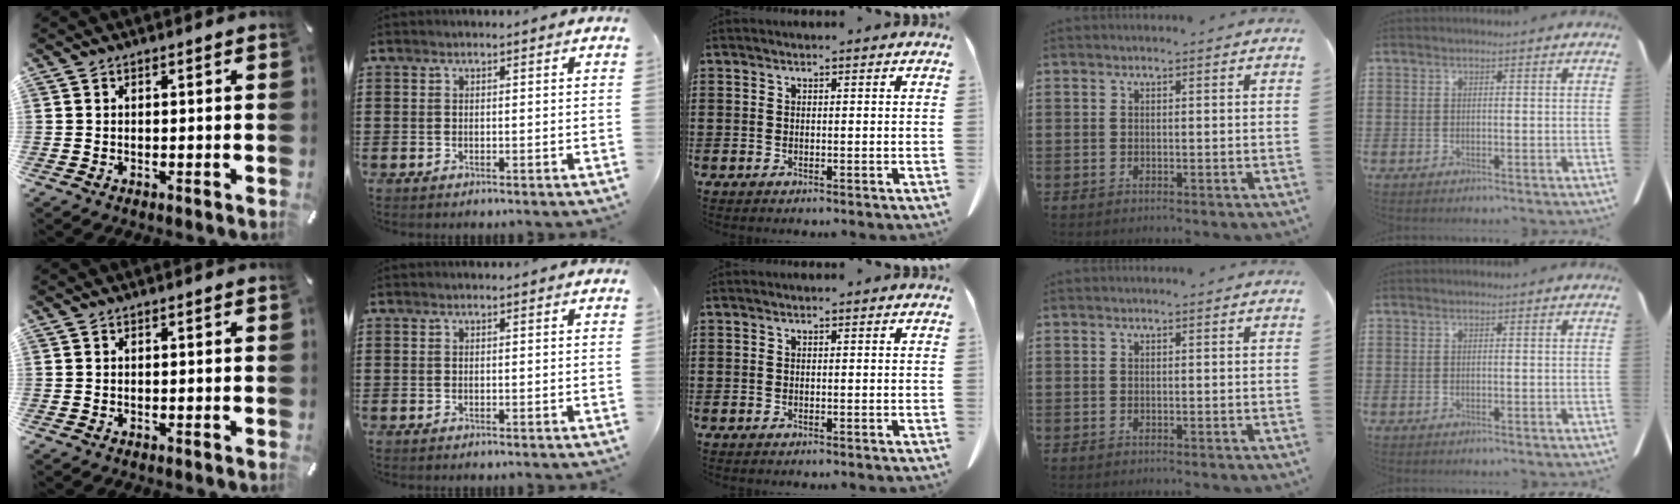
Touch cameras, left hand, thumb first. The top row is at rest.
{}